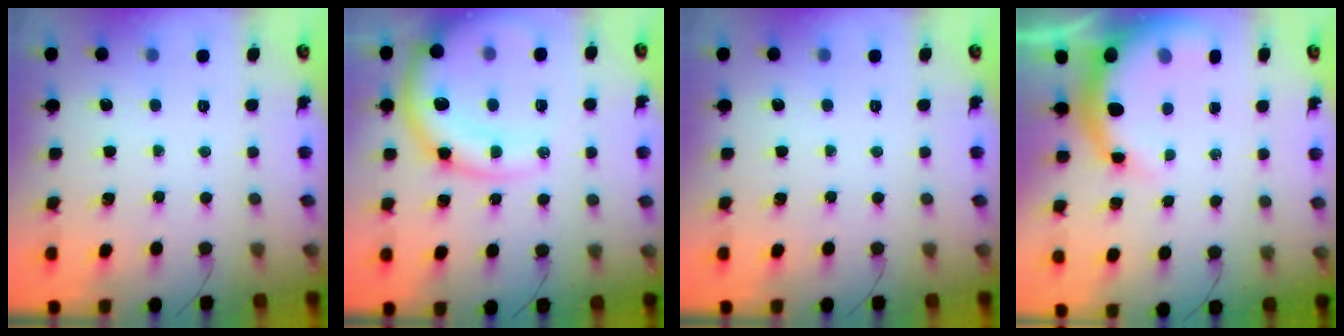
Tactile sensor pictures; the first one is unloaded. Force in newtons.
{"total": 15.9, "press": 15.6, "slide": 3.3}
{"total": 0.0}
{"total": 7.7, "press": 7.4, "slide": 1.9}